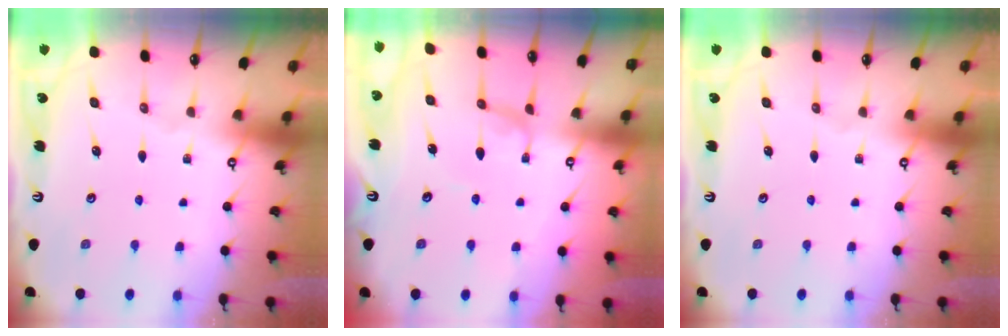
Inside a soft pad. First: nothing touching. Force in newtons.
{"total": 0.0}
{"total": 0.0}